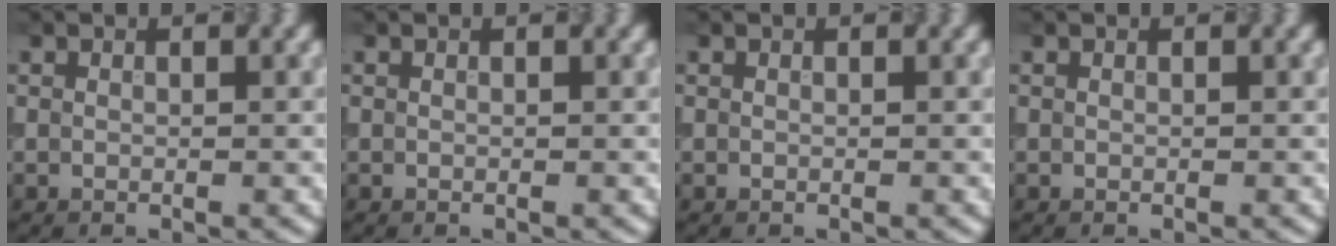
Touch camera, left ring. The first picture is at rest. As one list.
[{"total": 0.0}, {"total": 0.0}, {"total": 0.0}]